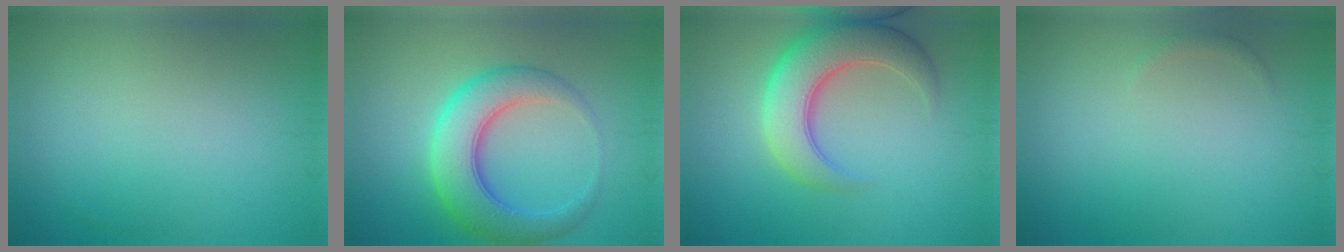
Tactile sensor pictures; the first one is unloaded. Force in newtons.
{"total": 6.6, "press": 6.6, "slide": 0.2}
{"total": 7.0, "press": 7.0, "slide": 0.5}
{"total": 0.6, "press": 0.6, "slide": 0.0}